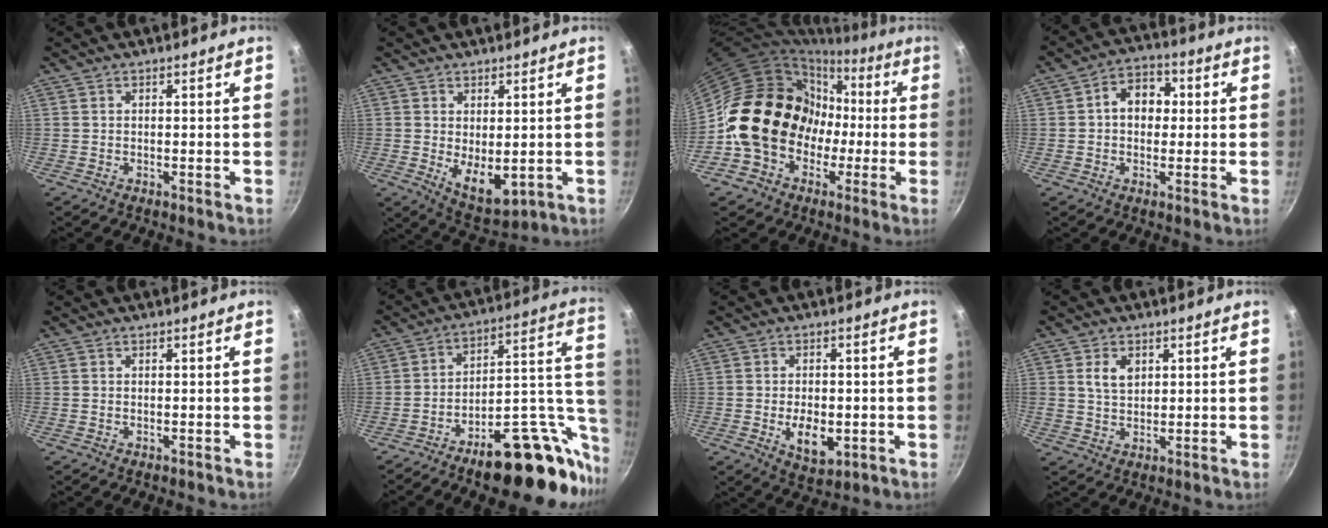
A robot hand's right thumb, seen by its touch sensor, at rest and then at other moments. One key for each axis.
{"total": 7.9, "fx": 0.0, "fy": 4.4, "fz": 6.6, "tx": -0.088, "ty": -0.026, "tz": 0.017}
{"total": 16.9, "fx": -1.7, "fy": 14.5, "fz": 8.4, "tx": -0.092, "ty": 0.056, "tz": -0.023}
{"total": 7.9, "fx": 0.7, "fy": 6.1, "fz": 5.0, "tx": -0.037, "ty": 0.015, "tz": -0.001}
{"total": 0.0}
{"total": 25.1, "fx": -12.2, "fy": 11.6, "fz": 18.6, "tx": -0.190, "ty": 0.078, "tz": -0.172}
{"total": 7.9, "fx": -1.7, "fy": 4.7, "fz": 6.1, "tx": -0.080, "ty": -0.002, "tz": -0.017}
{"total": 4.9, "fx": 1.6, "fy": 3.4, "fz": 3.1, "tx": -0.044, "ty": -0.007, "tz": 0.031}